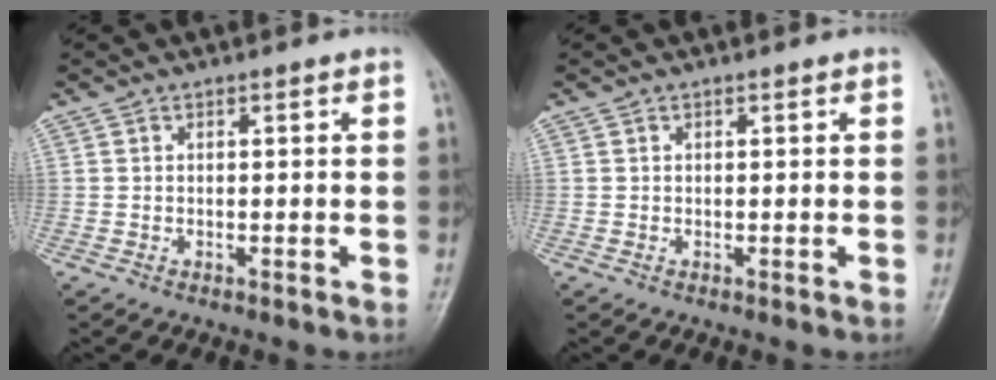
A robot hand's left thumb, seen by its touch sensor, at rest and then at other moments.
{"total": 0.0}